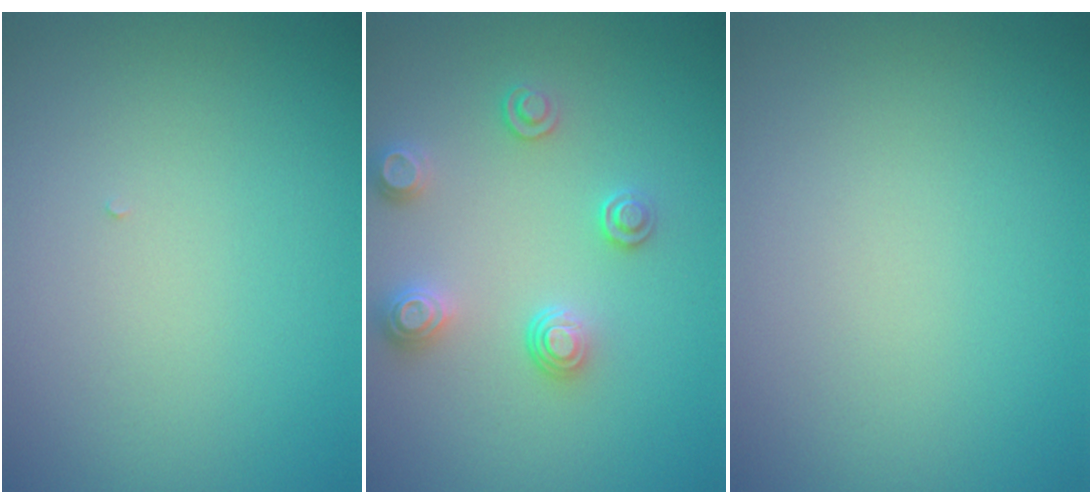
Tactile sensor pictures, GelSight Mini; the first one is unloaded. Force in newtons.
{"total": 2.7, "press": 2.5, "slide": 0.9}
{"total": 0.0}